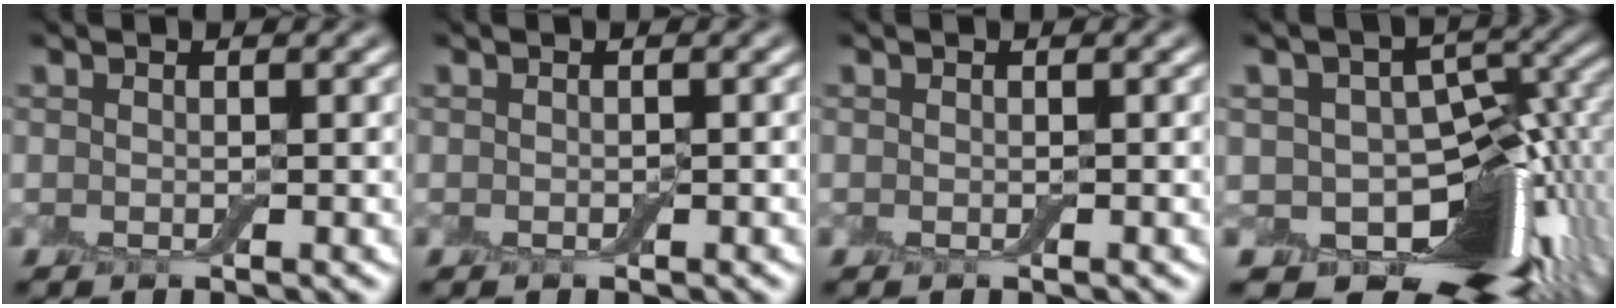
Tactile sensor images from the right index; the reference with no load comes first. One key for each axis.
{"total": 0.0}
{"total": 0.0}
{"total": 13.4, "fx": -4.5, "fy": 7.1, "fz": 10.4, "tx": -0.129, "ty": -0.010, "tz": -0.059}